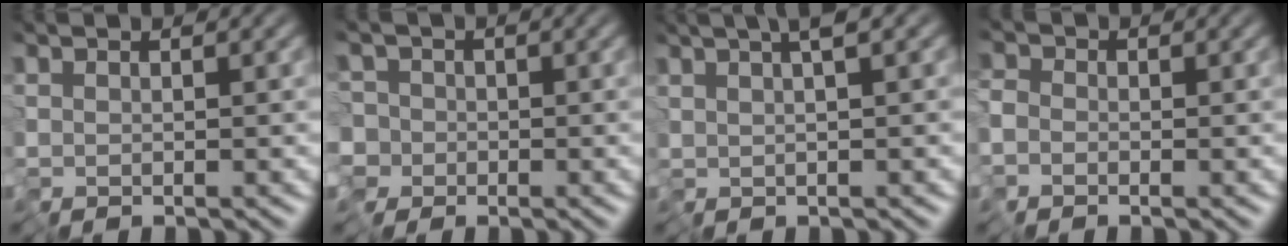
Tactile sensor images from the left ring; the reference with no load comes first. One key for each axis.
{"total": 3.3, "fx": -1.2, "fy": 3.0, "fz": 0.3, "tx": 0.006, "ty": 0.010, "tz": -0.038}
{"total": 3.3, "fx": 1.5, "fy": 0.6, "fz": 2.8, "tx": -0.049, "ty": 0.012, "tz": 0.027}
{"total": 2.1, "fx": -1.4, "fy": 1.6, "fz": 0.2, "tx": -0.002, "ty": -0.003, "tz": -0.037}